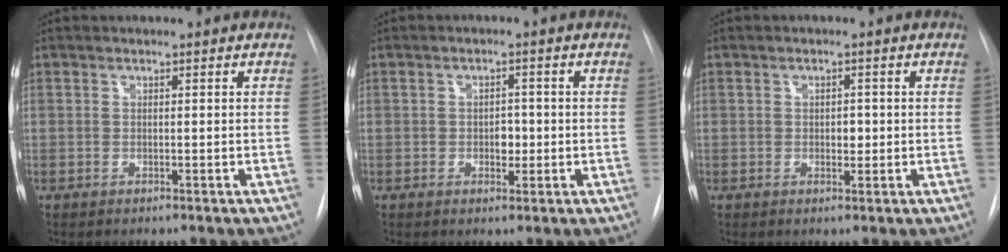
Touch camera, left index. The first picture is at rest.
{"total": 2.3, "force": [-0.4, 1.5, 1.7], "torque": [-0.022, 0.002, -0.003]}
{"total": 1.5, "force": [-0.1, 1.0, 1.1], "torque": [-0.016, -0.001, 0.001]}